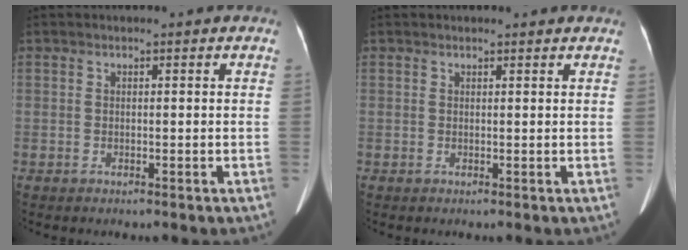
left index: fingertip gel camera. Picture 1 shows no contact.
{"total": 2.6, "force": [2.5, 0.4, 0.8], "torque": [-0.011, 0.002, 0.025]}